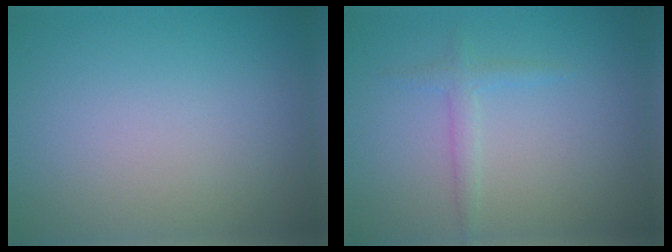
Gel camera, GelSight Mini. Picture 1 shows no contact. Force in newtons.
{"total": 1.5, "press": 1.5, "slide": 0.0}